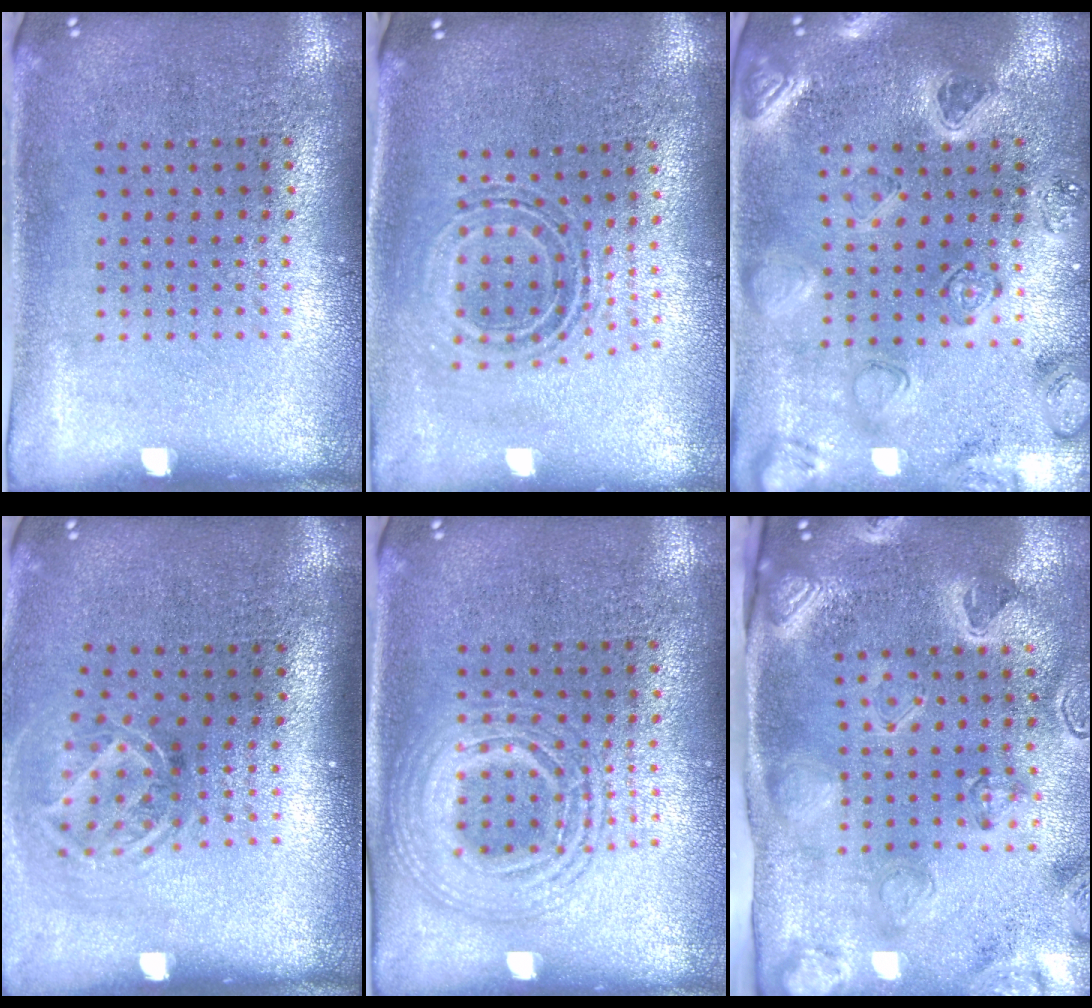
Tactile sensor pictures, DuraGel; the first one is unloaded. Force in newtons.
{"total": 0.7, "press": 0.7, "slide": 0.3}
{"total": 2.3, "press": 2.3, "slide": 0.3}
{"total": 1.9, "press": 1.3, "slide": 1.4}
{"total": 2.3, "press": 2.3, "slide": 0.3}
{"total": 3.2, "press": 3.1, "slide": 0.4}